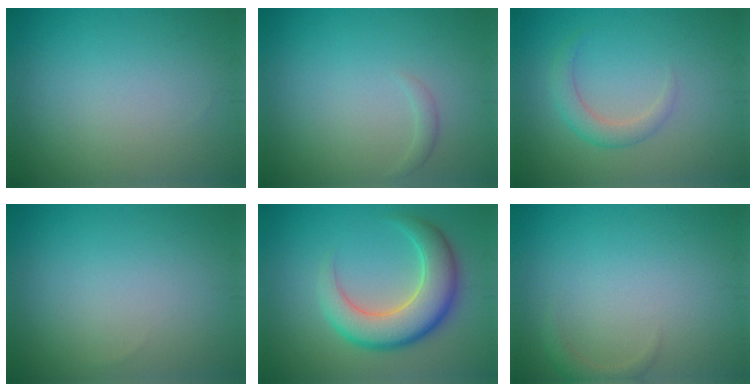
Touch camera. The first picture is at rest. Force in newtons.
{"total": 0.7, "press": 0.7, "slide": 0.0}
{"total": 2.2, "press": 2.2, "slide": 0.2}
{"total": 0.0}
{"total": 7.1, "press": 7.1, "slide": 0.4}
{"total": 1.2, "press": 1.2, "slide": 0.1}